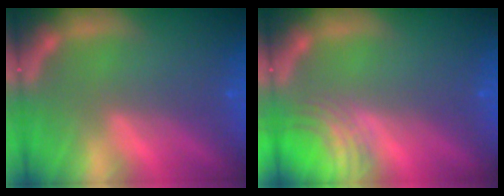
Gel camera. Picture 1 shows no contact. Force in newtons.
{"total": 3.9}